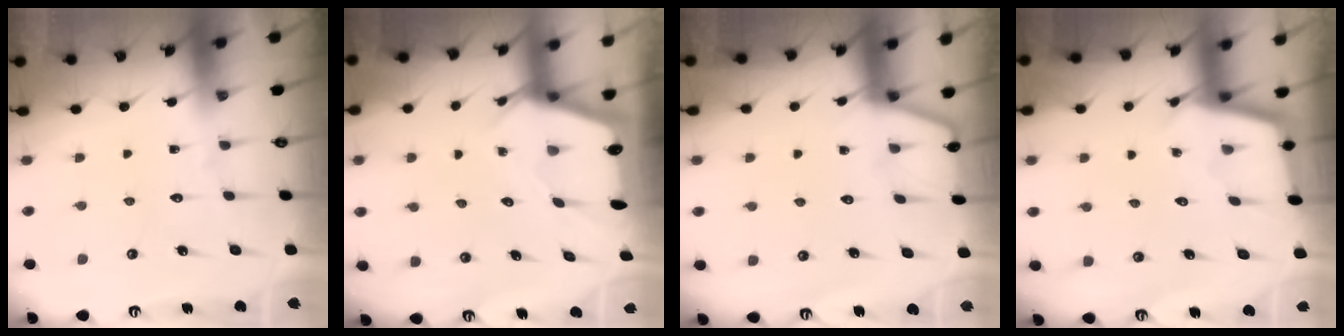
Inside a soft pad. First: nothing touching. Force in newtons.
{"total": 2.5, "press": 2.5, "slide": 0.2}
{"total": 2.7, "press": 2.7, "slide": 0.4}
{"total": 2.3, "press": 2.3, "slide": 0.2}